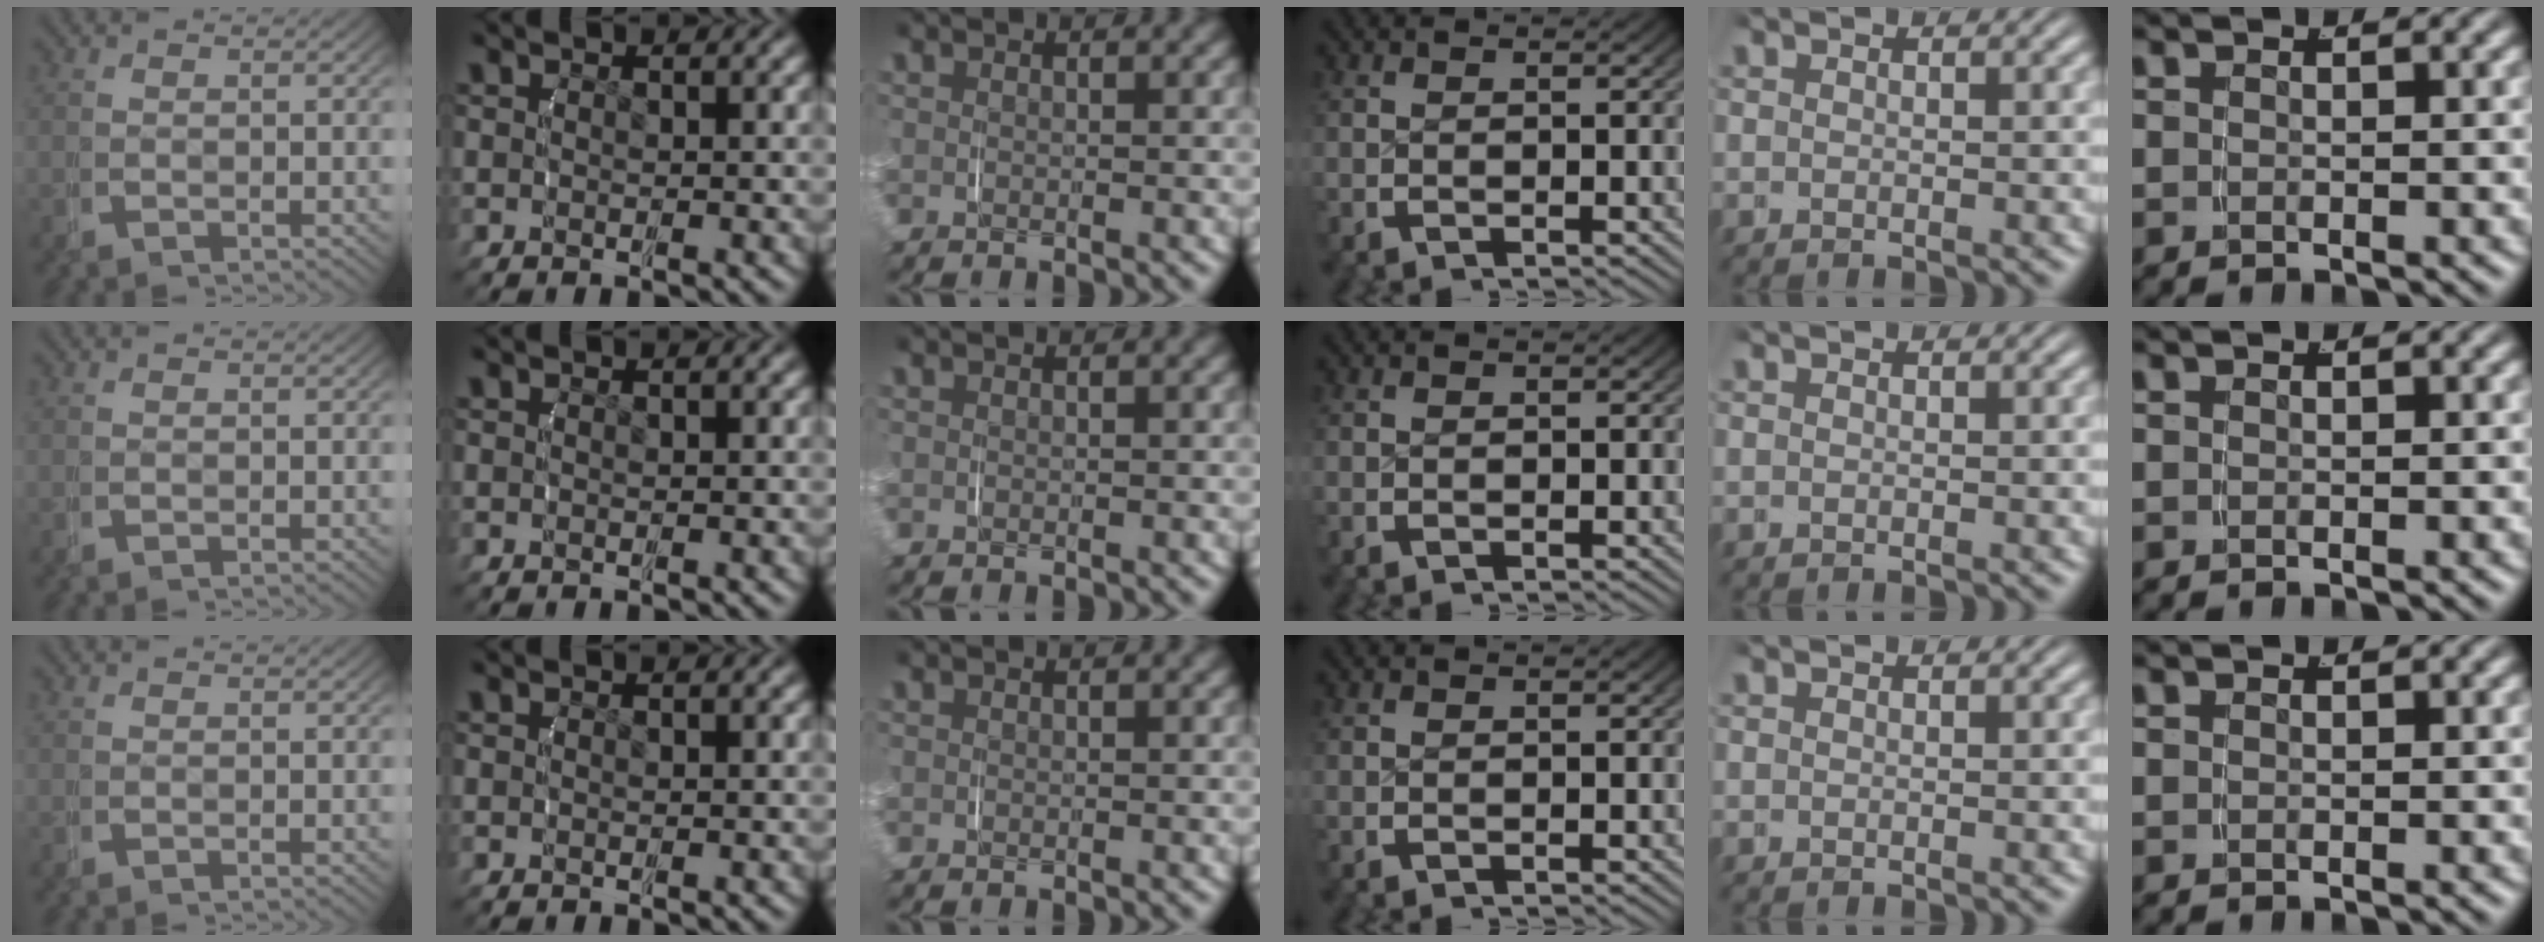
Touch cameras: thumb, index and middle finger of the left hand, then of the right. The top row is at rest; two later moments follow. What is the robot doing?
{"motion": "grasp_and_lifting", "object": "router"}